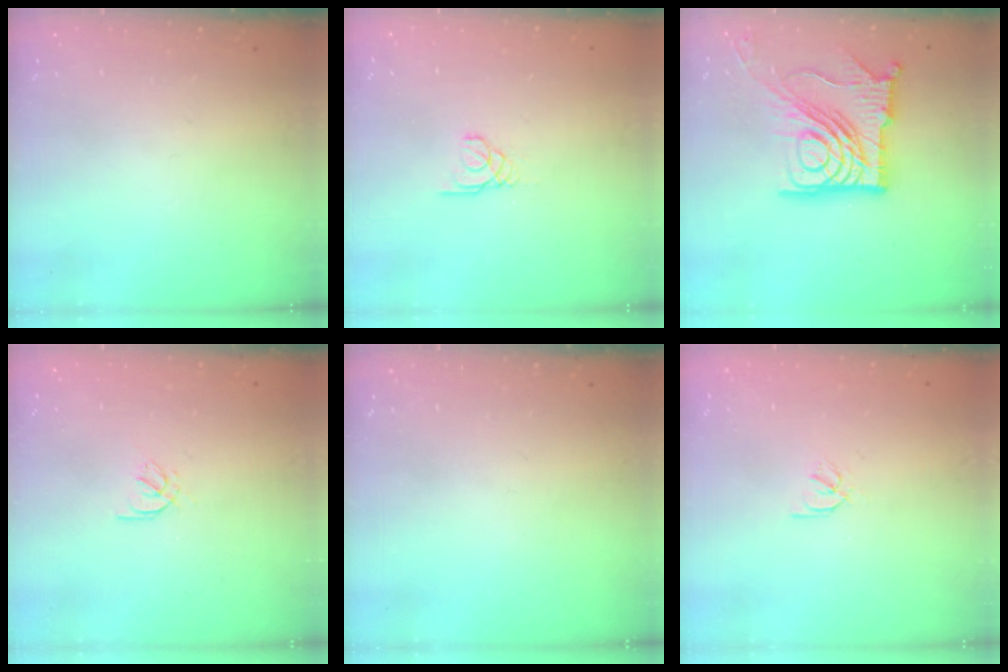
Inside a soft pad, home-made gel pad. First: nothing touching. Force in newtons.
{"total": 1.7, "press": 1.7, "slide": 0.2}
{"total": 21.5, "press": 21.4, "slide": 2.4}
{"total": 2.0, "press": 1.9, "slide": 0.6}
{"total": 0.0}
{"total": 2.1, "press": 2.1, "slide": 0.1}